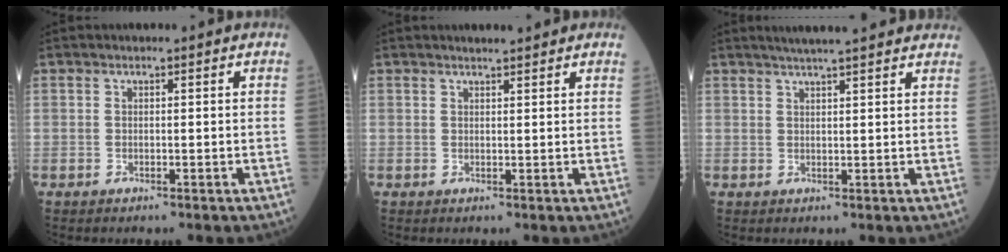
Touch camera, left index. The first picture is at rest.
{"total": 2.8, "force": [2.5, 0.4, 1.3], "torque": [-0.018, 0.012, 0.032]}
{"total": 11.0, "force": [9.5, 1.2, 5.5], "torque": [-0.074, 0.031, 0.113]}